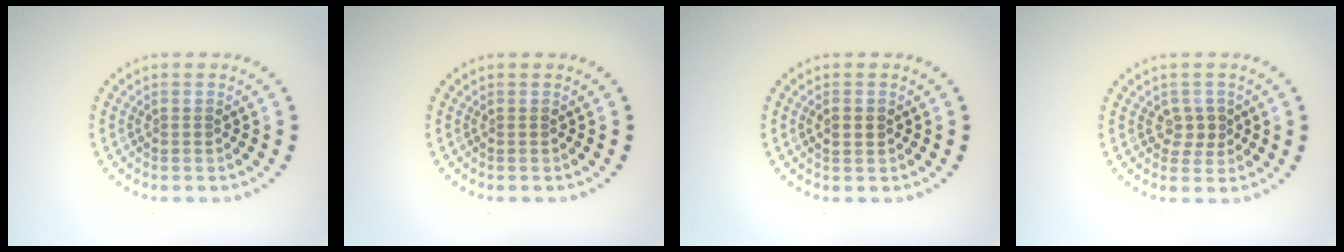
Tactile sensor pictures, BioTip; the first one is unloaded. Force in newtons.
{"total": 0.0}
{"total": 1.9, "press": 1.9, "slide": 0.2}
{"total": 1.7, "press": 1.6, "slide": 0.6}